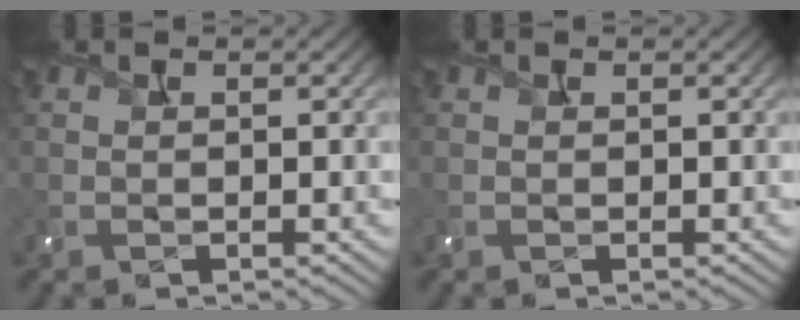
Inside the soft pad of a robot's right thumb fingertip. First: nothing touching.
{"total": 0.0}